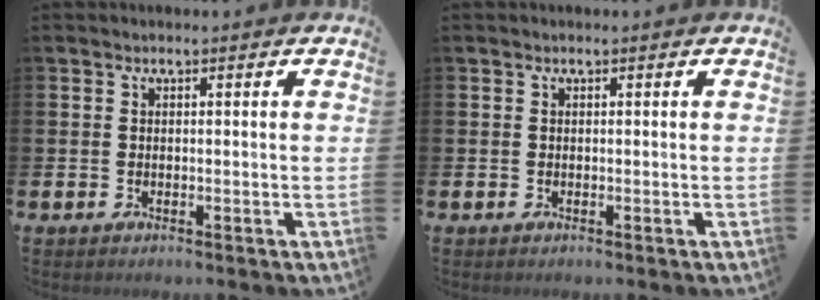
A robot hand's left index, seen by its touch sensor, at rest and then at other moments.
{"total": 0.0}